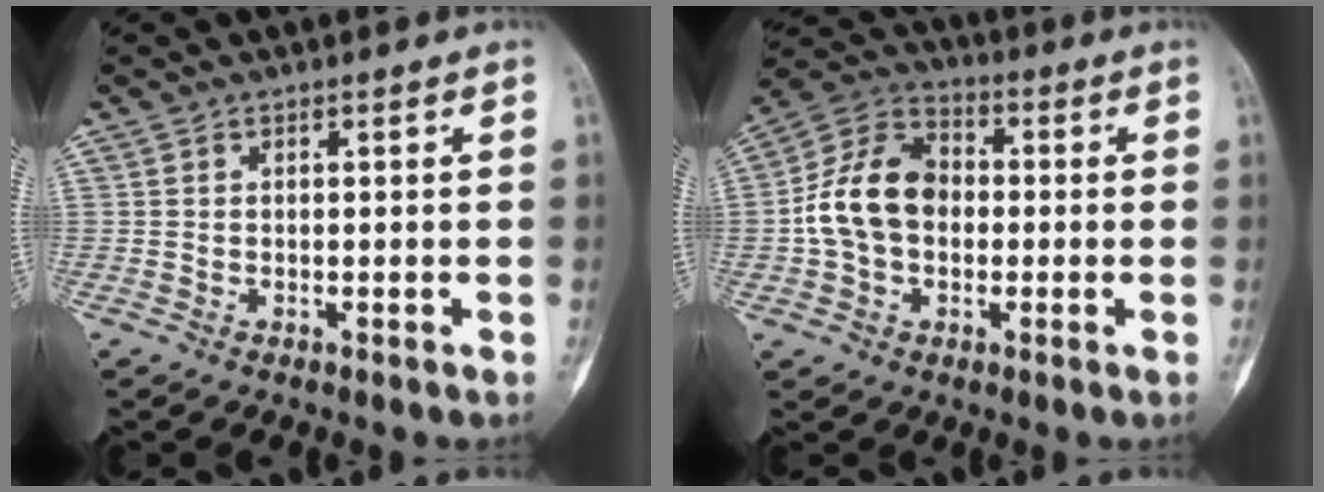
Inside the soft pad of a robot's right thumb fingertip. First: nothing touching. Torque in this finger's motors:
{"motor_torque": [1.37, 1.42, 0.80, -0.69, 0.21]}